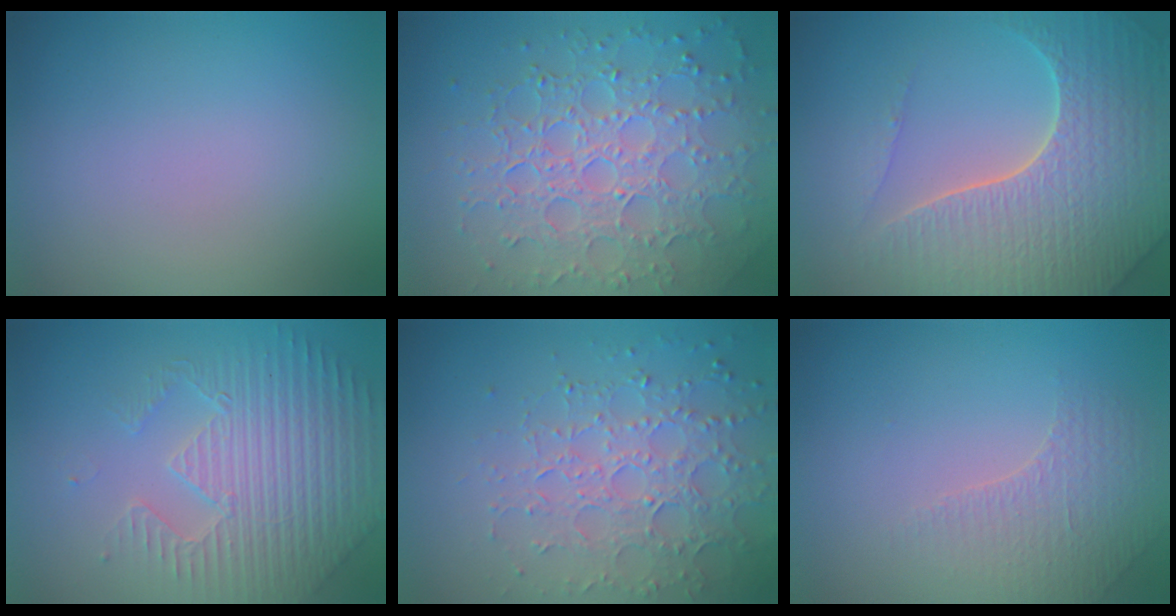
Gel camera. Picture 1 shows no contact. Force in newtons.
{"total": 7.5, "press": 5.6, "slide": 5.0}
{"total": 7.0, "press": 6.7, "slide": 1.8}
{"total": 5.0, "press": 4.6, "slide": 1.9}
{"total": 4.8, "press": 4.3, "slide": 2.1}
{"total": 1.5, "press": 1.2, "slide": 0.8}